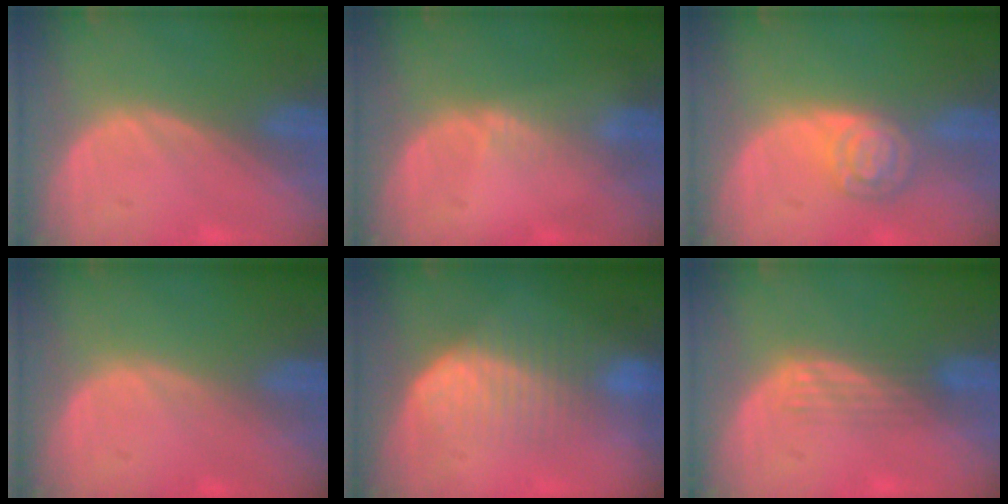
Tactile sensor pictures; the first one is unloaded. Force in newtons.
{"total": 0.8, "press": 0.8, "slide": 0.2}
{"total": 5.3, "press": 4.7, "slide": 2.6}
{"total": 0.0}
{"total": 6.8, "press": 6.6, "slide": 1.4}
{"total": 2.8, "press": 2.5, "slide": 1.3}